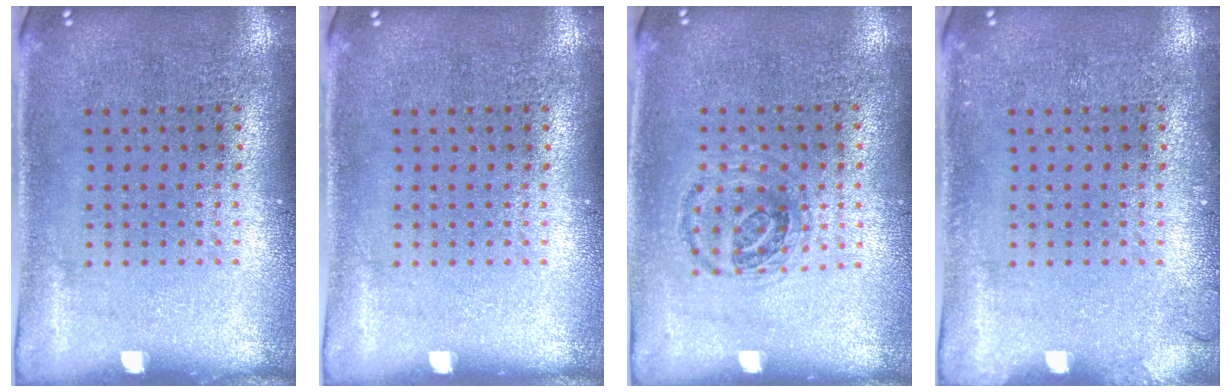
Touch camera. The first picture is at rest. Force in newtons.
{"total": 0.0}
{"total": 1.0, "press": 1.0, "slide": 0.3}
{"total": 0.9, "press": 0.9, "slide": 0.1}